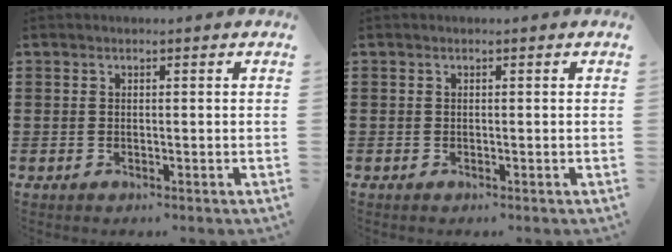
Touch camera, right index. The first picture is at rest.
{"total": 0.0}